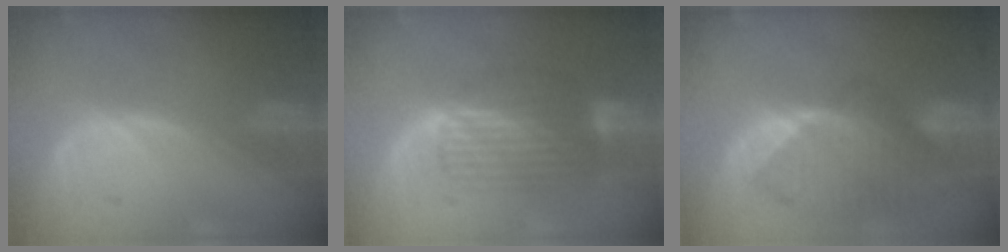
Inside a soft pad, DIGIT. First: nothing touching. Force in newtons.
{"total": 8.0, "press": 7.1, "slide": 3.7}
{"total": 9.9, "press": 8.6, "slide": 5.0}